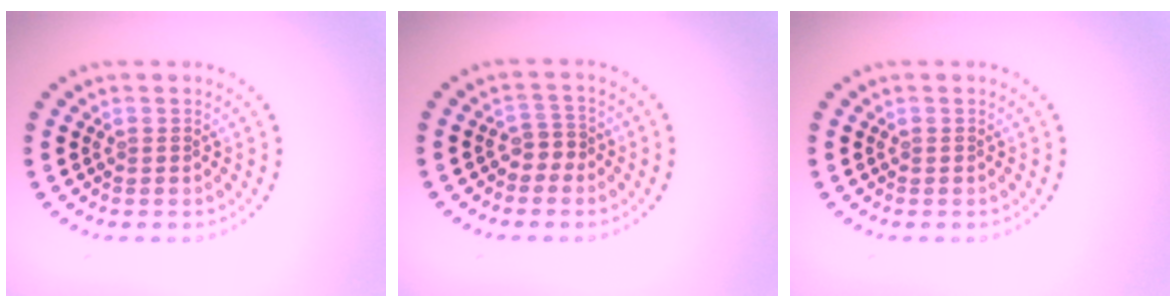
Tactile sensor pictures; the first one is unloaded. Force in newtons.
{"total": 1.6, "press": 1.3, "slide": 0.9}
{"total": 0.0}